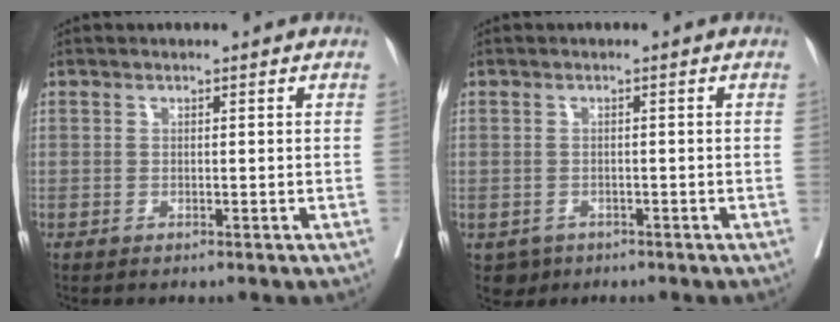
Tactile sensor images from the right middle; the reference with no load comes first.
{"total": 2.7, "force": [-1.6, 2.2, 0.4], "torque": [-0.002, 0.003, -0.023]}